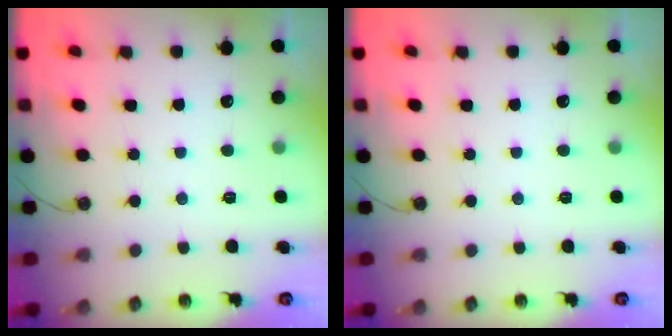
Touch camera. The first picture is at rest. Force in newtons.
{"total": 0.0}